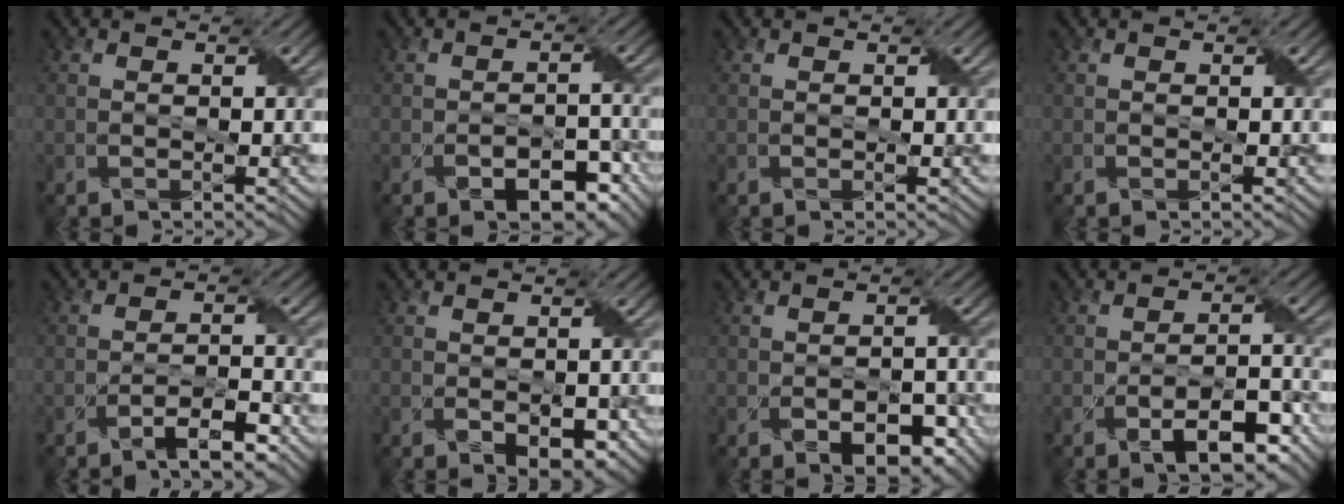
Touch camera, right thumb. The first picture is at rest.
{"total": 5.2, "force": [-2.9, 2.9, 3.2], "torque": [-0.042, -0.006, -0.038]}
{"total": 0.0}
{"total": 0.0}
{"total": 4.1, "force": [-2.9, 0.8, 2.7], "torque": [-0.046, 0.011, -0.052]}
{"total": 3.3, "force": [-0.8, 2.1, 2.4], "torque": [-0.047, -0.016, -0.003]}
{"total": 4.9, "force": [-2.3, 2.9, 3.3], "torque": [-0.043, -0.012, -0.028]}
{"total": 6.6, "force": [-3.6, 2.8, 4.8], "torque": [-0.075, 0.000, -0.054]}